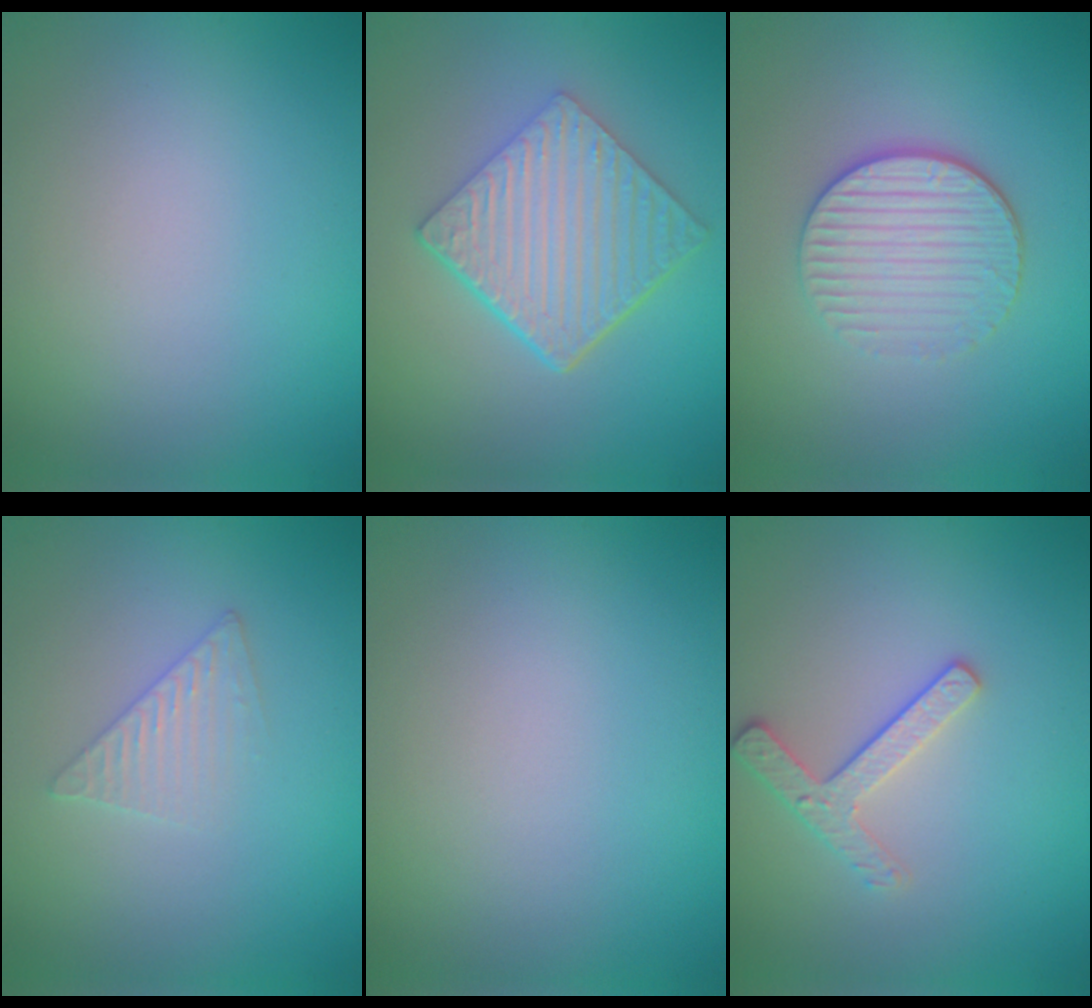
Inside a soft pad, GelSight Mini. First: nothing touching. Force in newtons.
{"total": 6.7, "press": 4.8, "slide": 4.7}
{"total": 4.0, "press": 3.5, "slide": 2.0}
{"total": 2.0, "press": 2.0, "slide": 0.2}
{"total": 0.0}
{"total": 2.5, "press": 2.4, "slide": 0.7}